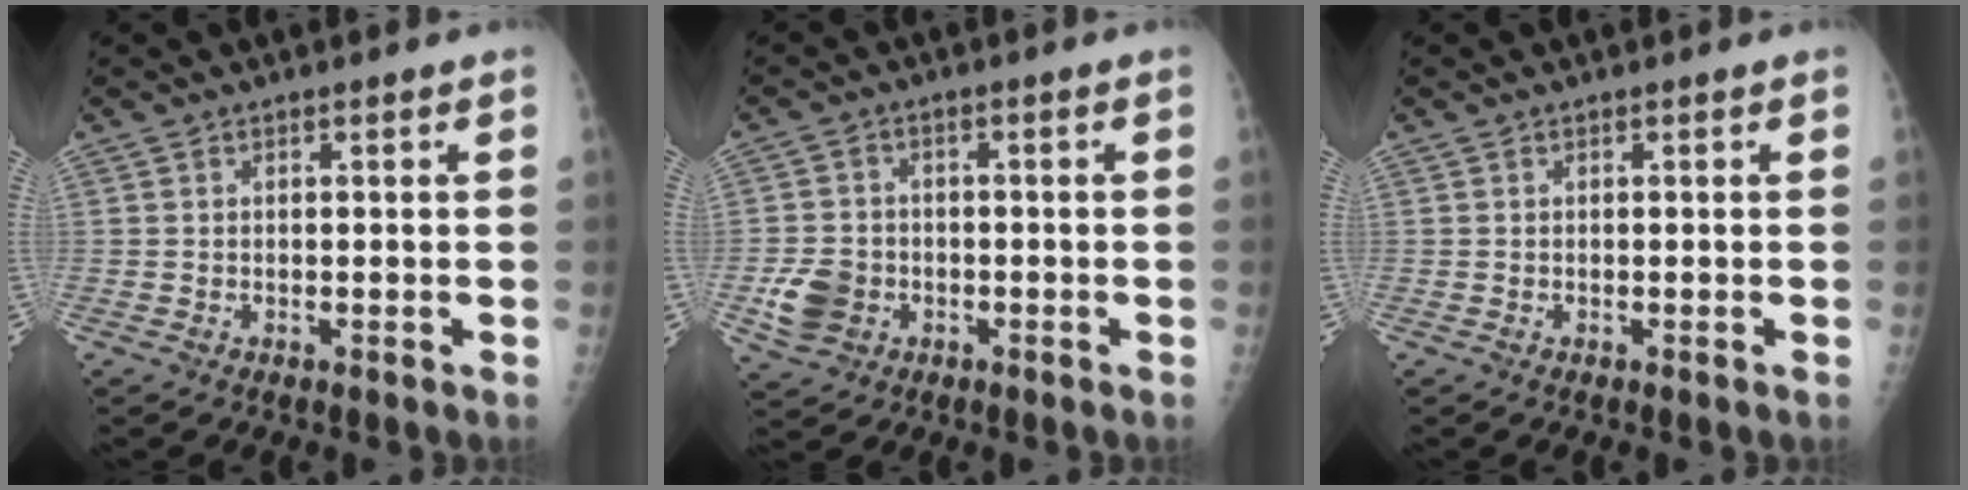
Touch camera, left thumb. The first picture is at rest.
{"total": 6.8, "force": [-2.1, 5.6, 3.3], "torque": [-0.055, 0.010, -0.035]}
{"total": 0.0}